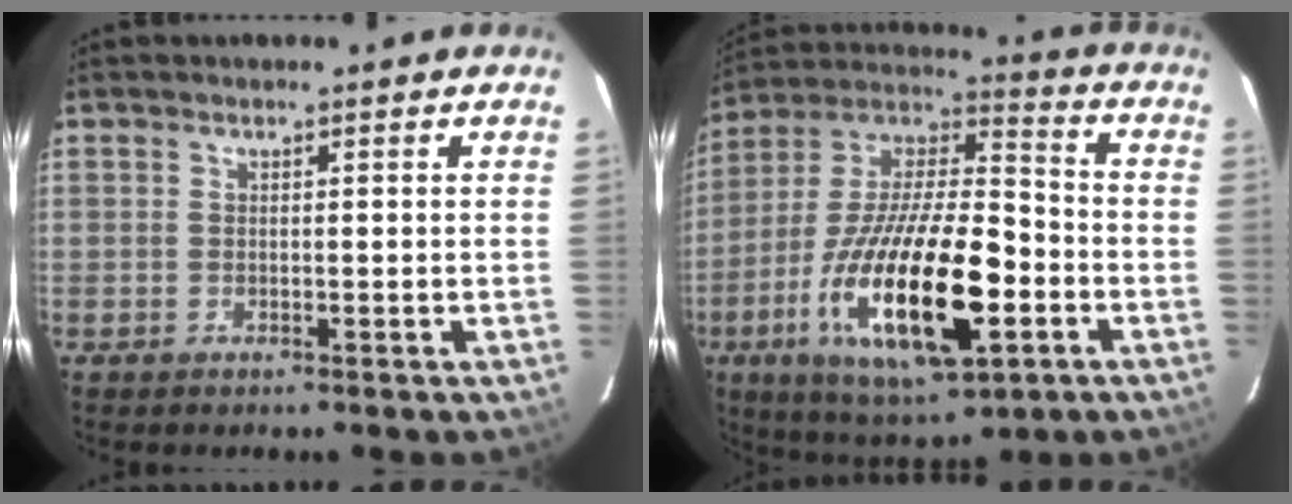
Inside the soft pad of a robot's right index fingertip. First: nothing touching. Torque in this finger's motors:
{"motor_torque": [1.35, -0.79, 1.06, 0.21]}